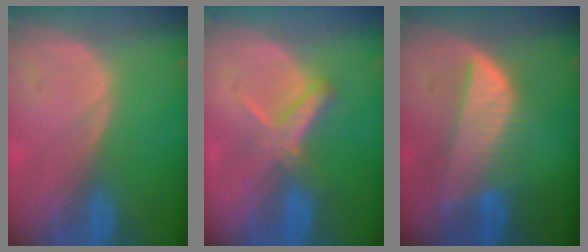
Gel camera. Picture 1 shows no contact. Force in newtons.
{"total": 5.6, "press": 5.2, "slide": 2.2}
{"total": 7.7, "press": 6.9, "slide": 3.5}